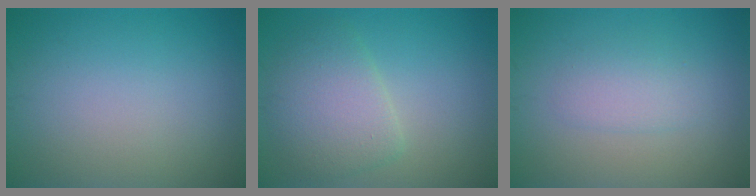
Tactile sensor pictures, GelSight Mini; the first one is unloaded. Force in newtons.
{"total": 4.4, "press": 4.4, "slide": 0.4}
{"total": 2.0, "press": 2.0, "slide": 0.1}